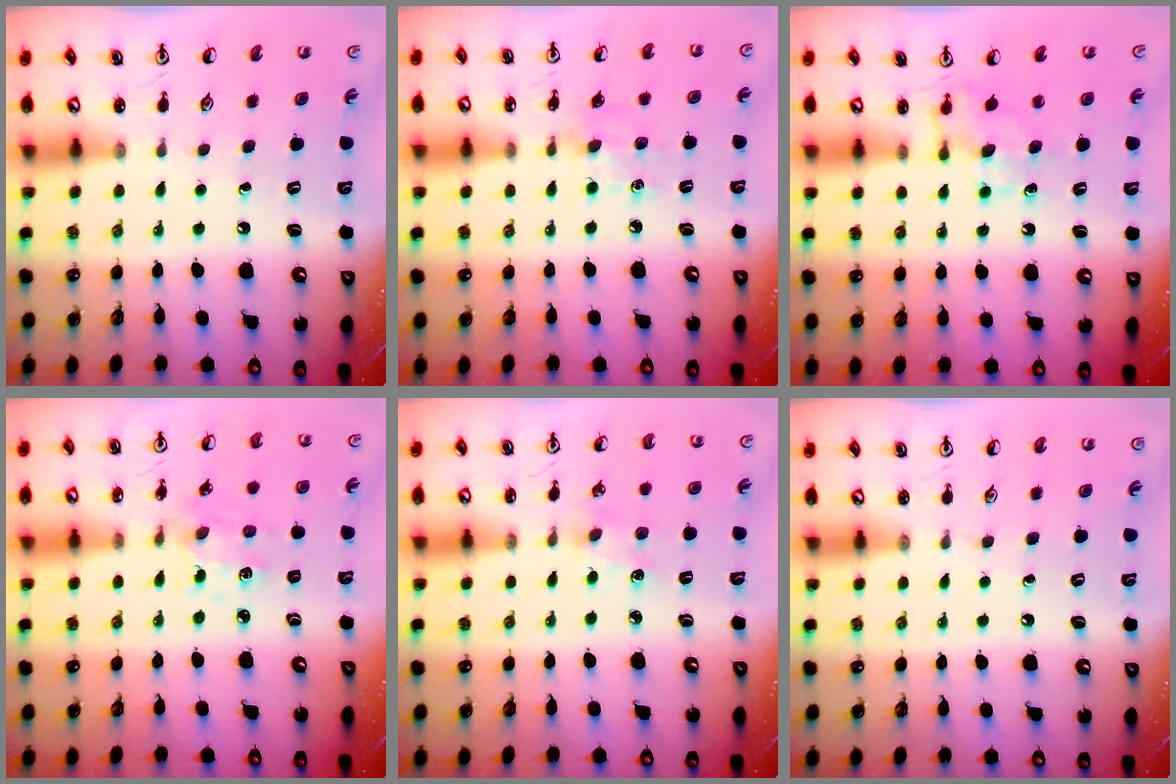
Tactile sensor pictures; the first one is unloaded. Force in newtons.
{"total": 6.1, "press": 6.0, "slide": 0.9}
{"total": 6.5, "press": 6.5, "slide": 0.3}
{"total": 1.1, "press": 1.1, "slide": 0.3}
{"total": 3.0, "press": 3.0, "slide": 0.4}
{"total": 0.0}